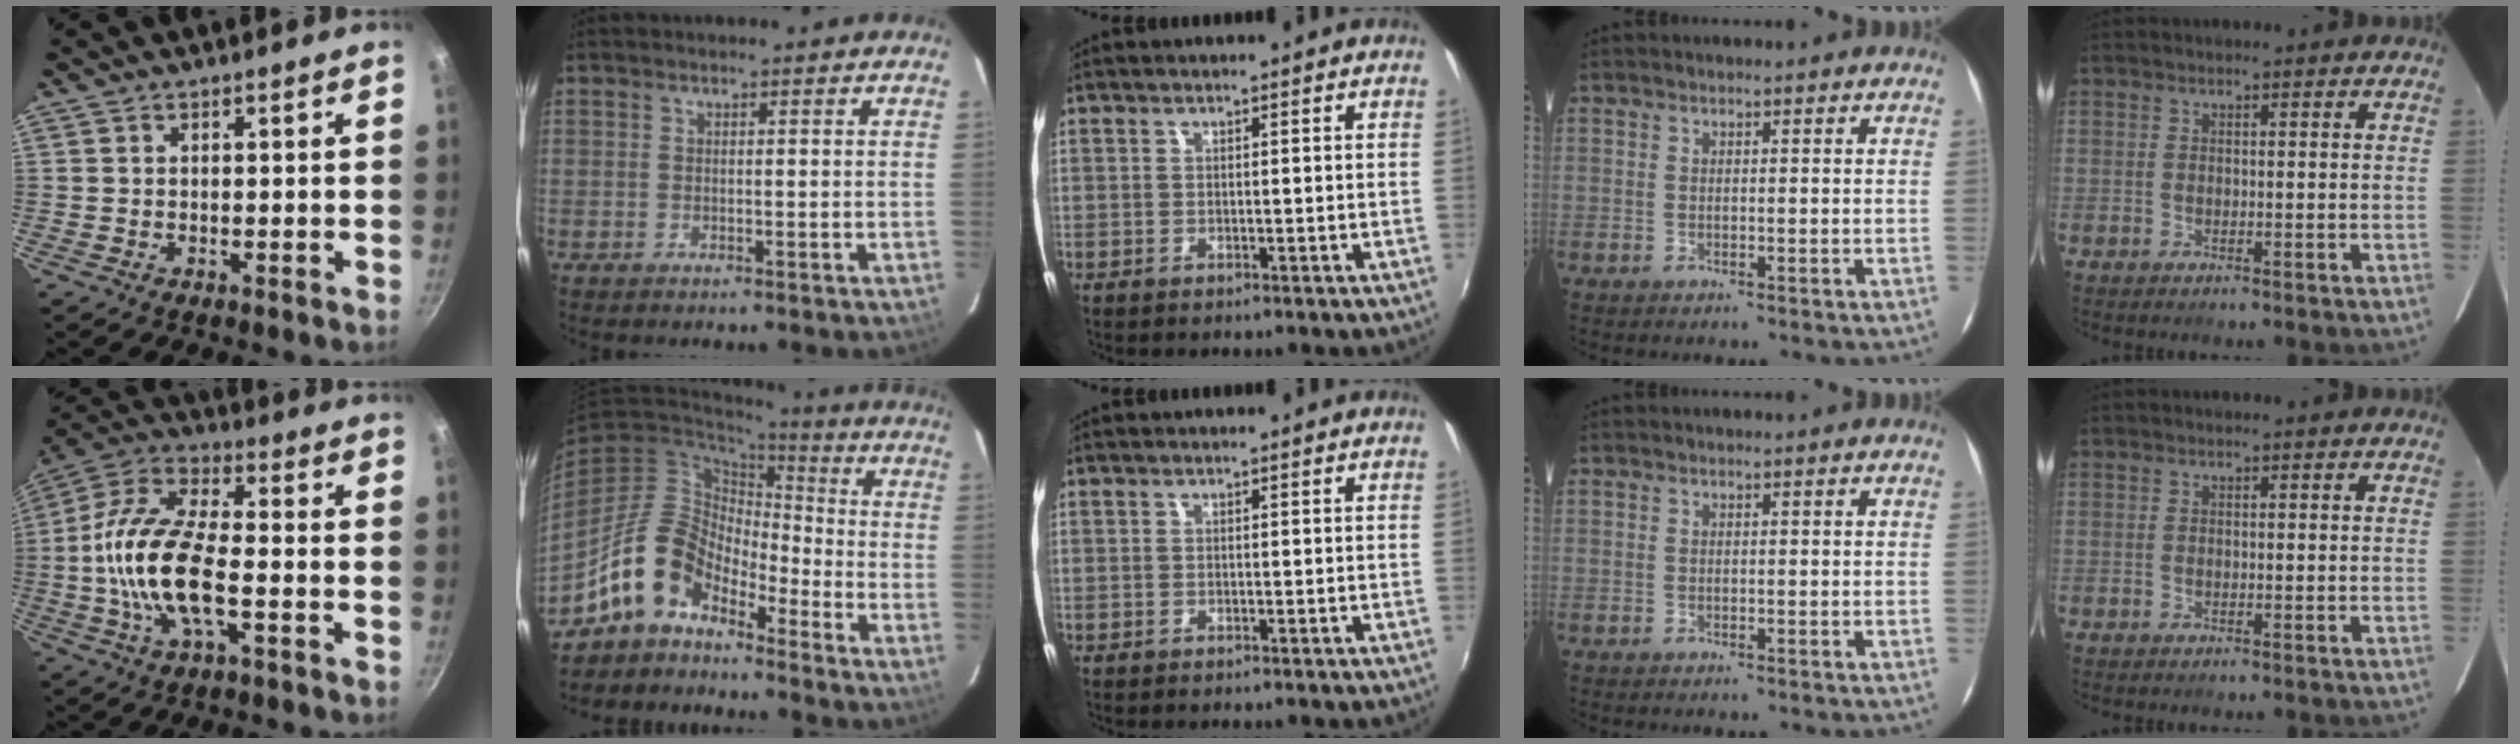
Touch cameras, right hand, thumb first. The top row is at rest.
{"thumb": {"total": 17.1, "force": [-3.1, 7.1, 15.2], "torque": [-0.292, 0.033, -0.078]}, "index": {"total": 11.6, "force": [-8.5, 6.1, 5.0], "torque": [-0.100, 0.027, -0.165]}}